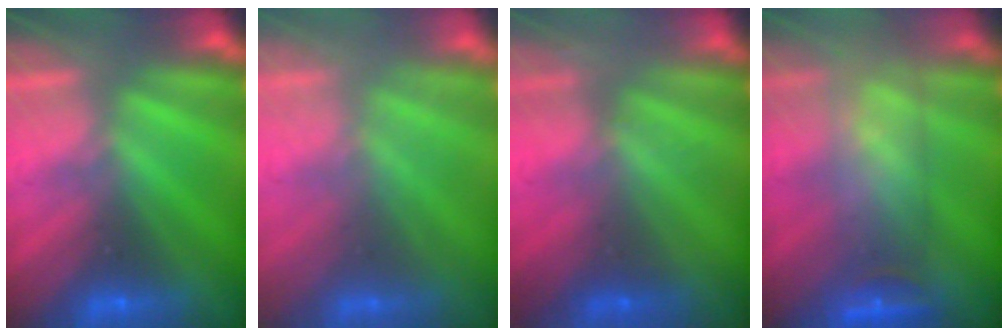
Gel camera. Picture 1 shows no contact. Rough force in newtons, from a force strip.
{"total": 2.2}
{"total": 2.3}
{"total": 5.7}